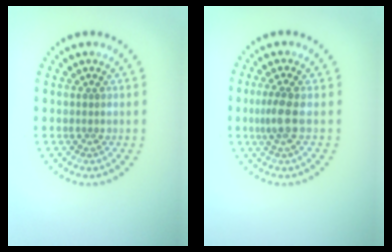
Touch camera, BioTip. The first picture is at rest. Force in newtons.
{"total": 2.2, "press": 1.8, "slide": 1.4}